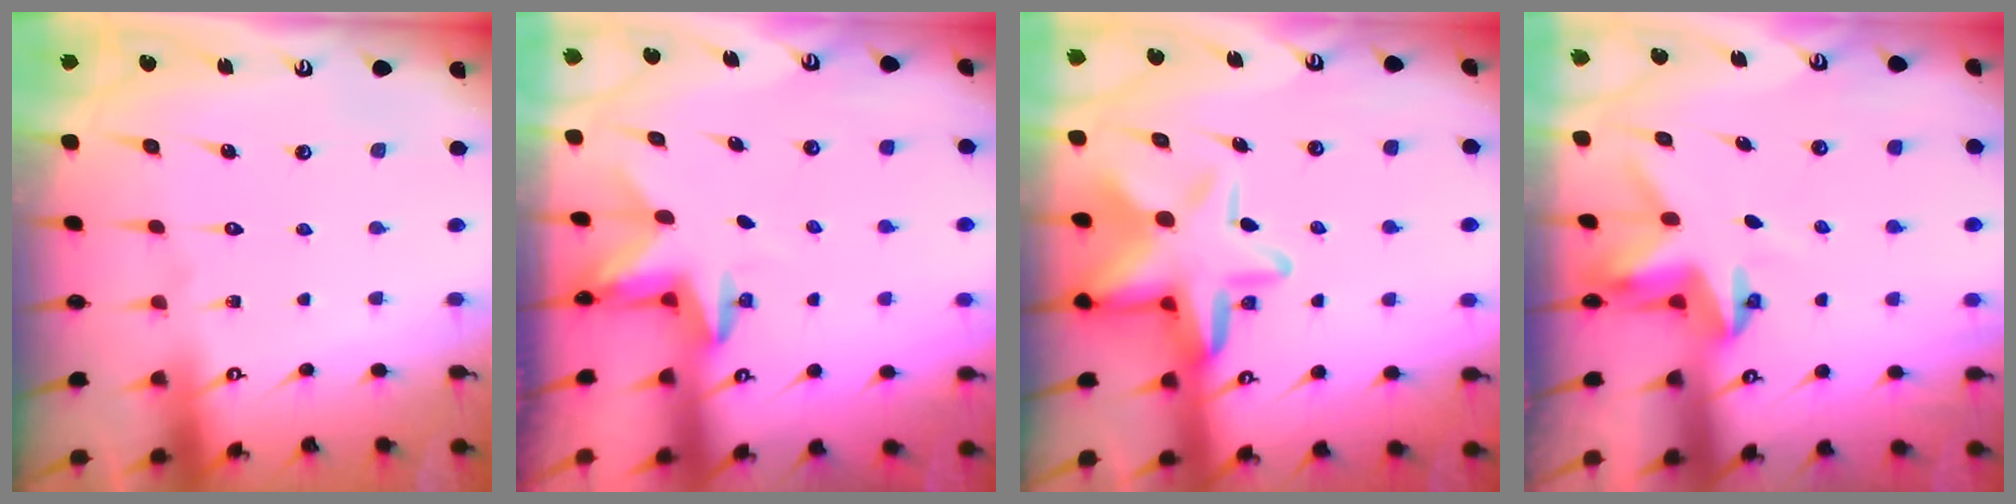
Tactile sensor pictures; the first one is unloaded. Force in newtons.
{"total": 2.5, "press": 2.4, "slide": 0.5}
{"total": 15.0, "press": 14.8, "slide": 2.7}
{"total": 3.2, "press": 3.2, "slide": 0.1}